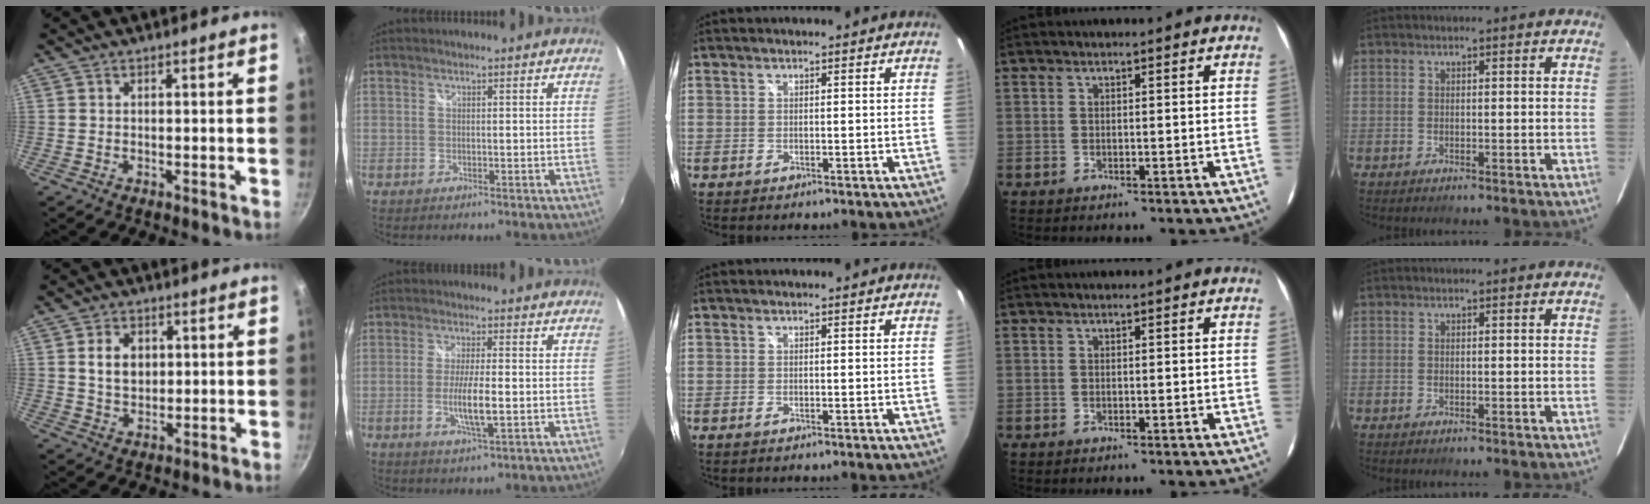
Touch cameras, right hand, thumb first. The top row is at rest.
{"thumb": {"total": 6.1, "force": [1.1, 4.6, 3.9], "torque": [-0.051, -0.002, 0.023]}, "index": {"total": 6.1, "force": [-1.3, 0.7, 5.9], "torque": [-0.114, -0.007, -0.020]}}